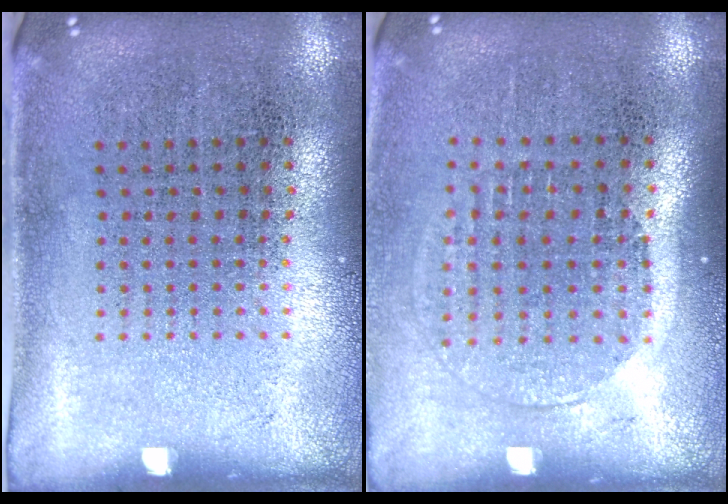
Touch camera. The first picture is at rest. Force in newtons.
{"total": 1.5, "press": 1.3, "slide": 0.7}